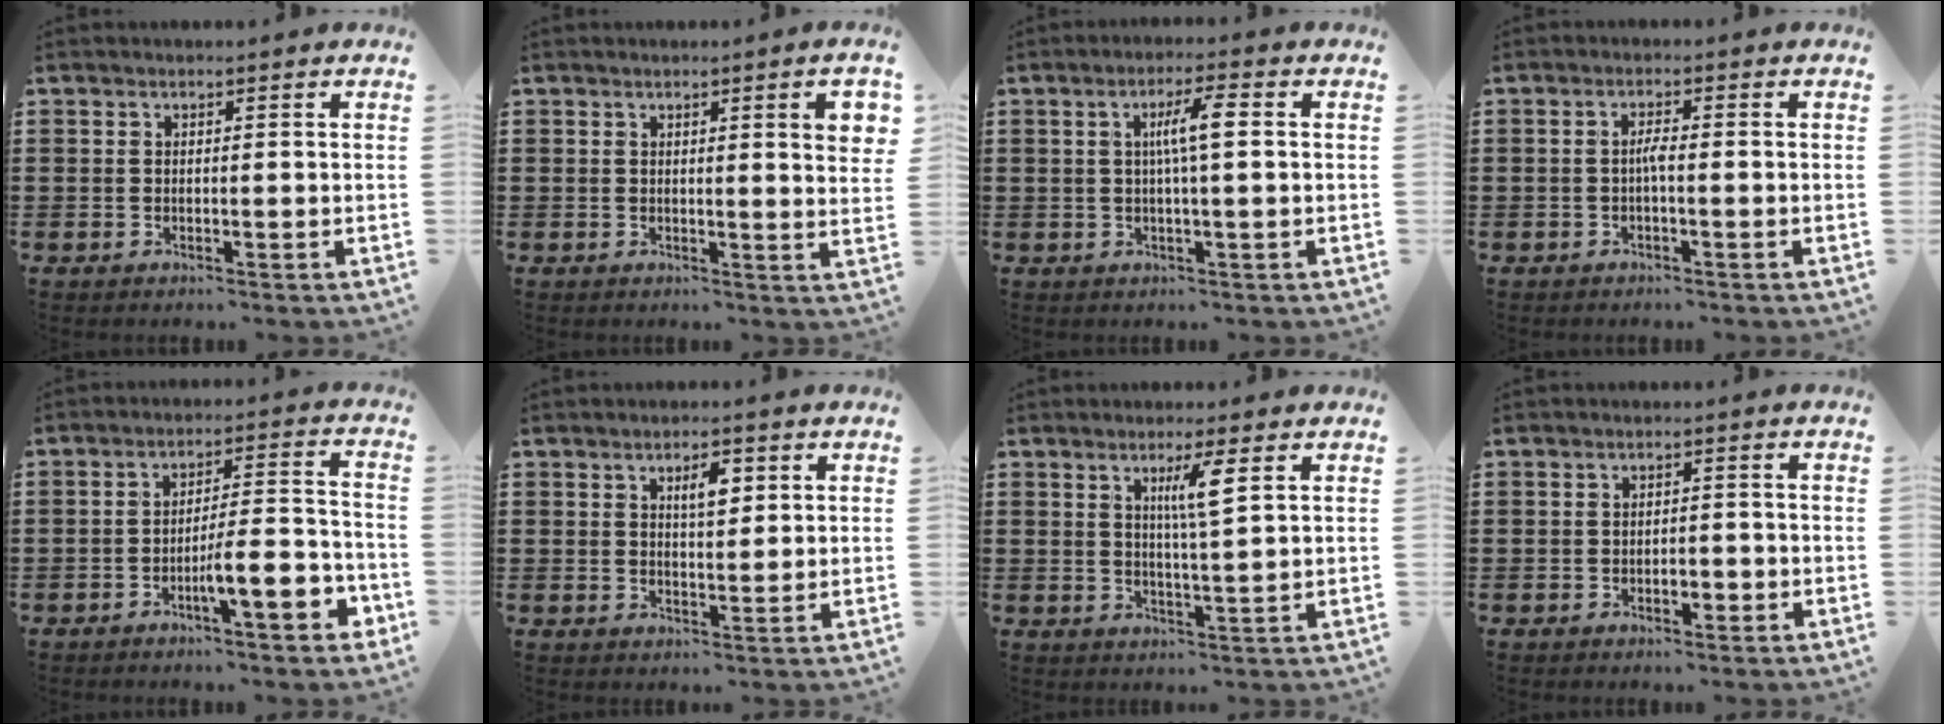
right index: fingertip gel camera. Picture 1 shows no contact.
{"total": 4.2, "force": [1.5, 0.5, 3.9], "torque": [-0.059, -0.005, 0.020]}
{"total": 4.9, "force": [0.5, 0.5, 4.8], "torque": [-0.091, 0.004, 0.004]}
{"total": 1.8, "force": [-0.4, 0.2, 1.8], "torque": [-0.043, -0.002, -0.011]}
{"total": 8.3, "force": [-4.1, 1.5, 7.1], "torque": [-0.107, -0.003, -0.071]}
{"total": 3.7, "force": [1.4, 1.5, 3.1], "torque": [-0.049, 0.001, 0.019]}
{"total": 4.8, "force": [2.0, 0.3, 4.3], "torque": [-0.083, -0.002, 0.027]}
{"total": 2.3, "force": [-1.0, 1.0, 1.9], "torque": [-0.037, 0.000, -0.017]}